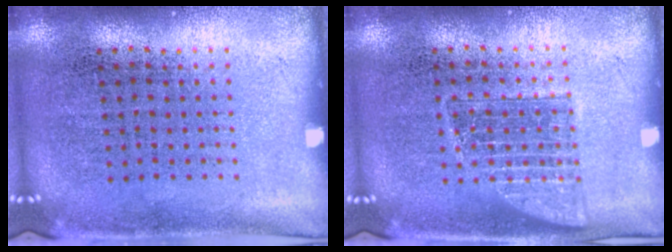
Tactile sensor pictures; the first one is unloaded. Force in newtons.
{"total": 1.0, "press": 1.0, "slide": 0.2}